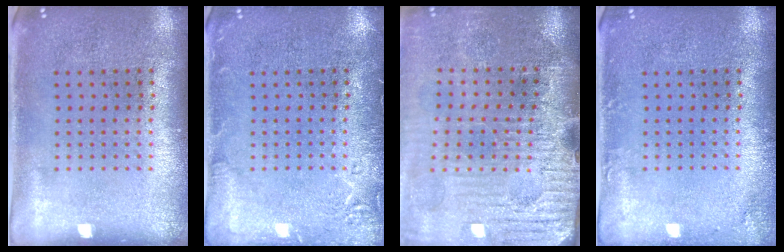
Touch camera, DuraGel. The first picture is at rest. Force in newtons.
{"total": 2.2, "press": 2.2, "slide": 0.4}
{"total": 3.9, "press": 3.6, "slide": 1.4}
{"total": 1.3, "press": 1.3, "slide": 0.0}